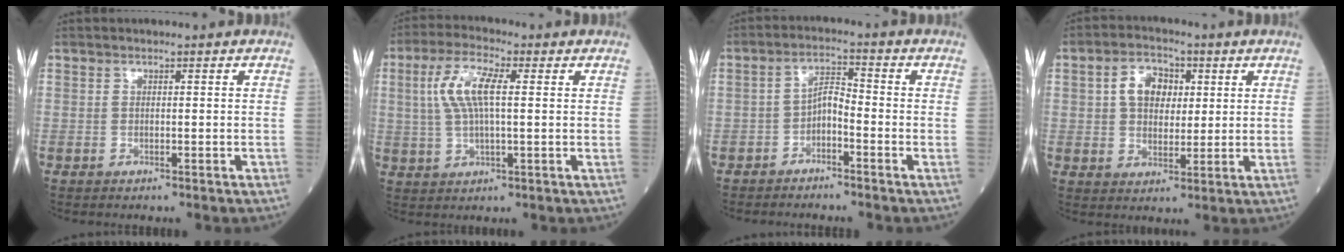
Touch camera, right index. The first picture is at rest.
{"total": 7.9, "force": [1.7, 2.0, 7.4], "torque": [-0.162, 0.013, 0.034]}
{"total": 3.4, "force": [-2.1, 1.2, 2.4], "torque": [-0.041, 0.010, -0.041]}
{"total": 6.7, "force": [1.8, 4.5, 4.6], "torque": [-0.083, 0.017, 0.033]}